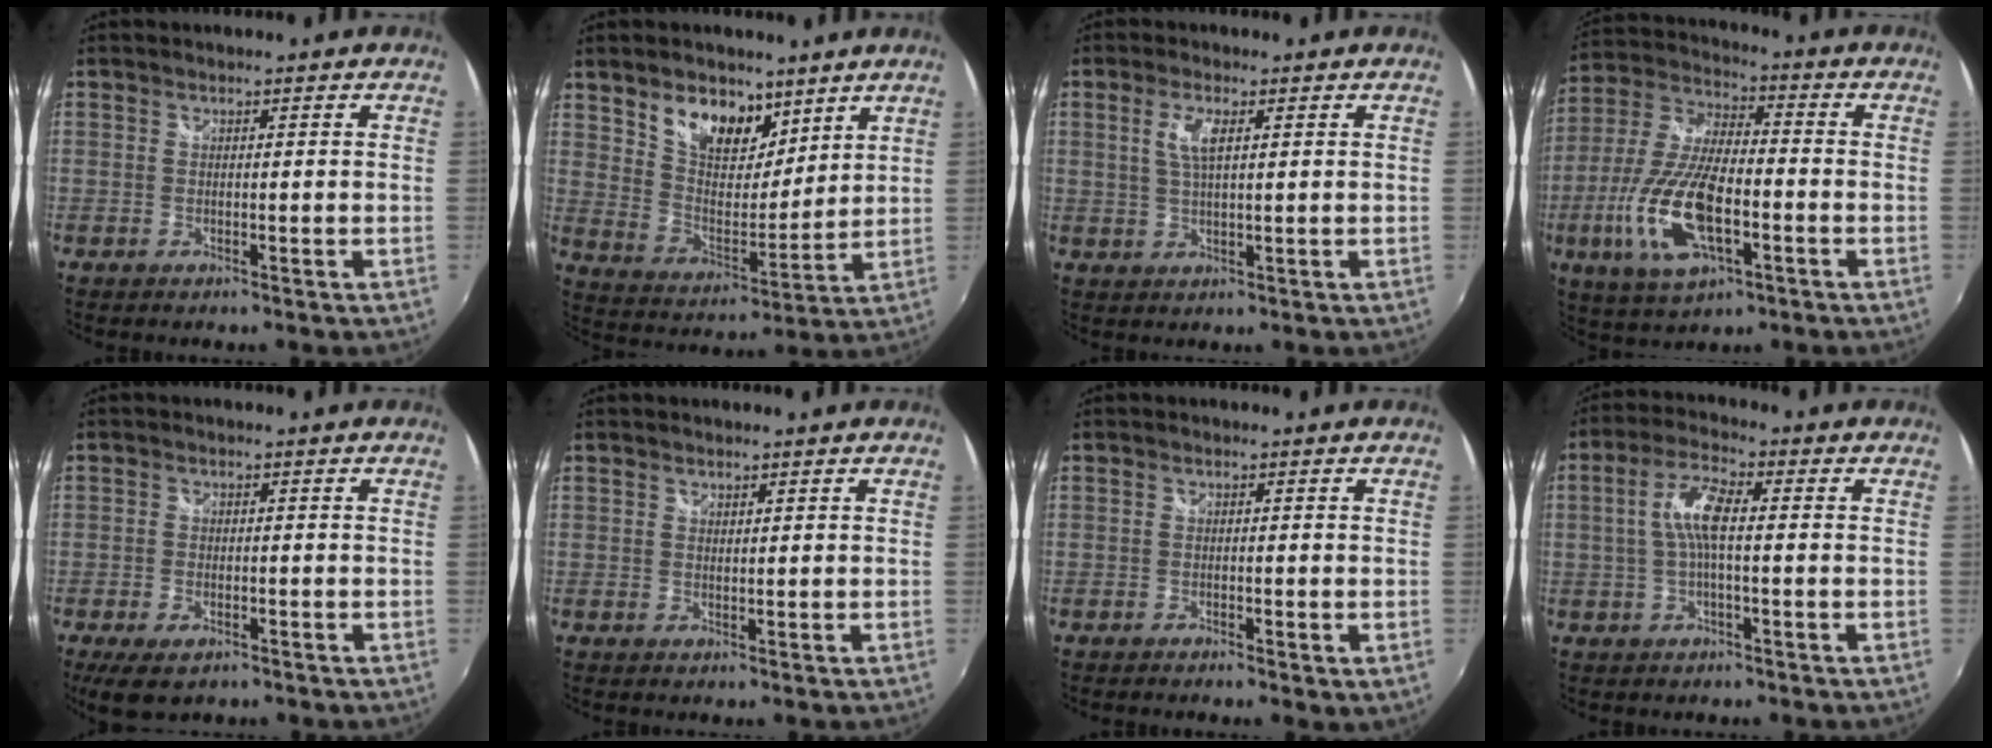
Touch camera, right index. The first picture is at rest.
{"total": 12.3, "force": [8.0, 7.2, 5.9], "torque": [-0.098, 0.004, 0.149]}
{"total": 4.2, "force": [1.4, 1.3, 3.7], "torque": [-0.073, 0.001, 0.026]}
{"total": 17.4, "force": [-5.5, 6.8, 15.0], "torque": [-0.324, -0.014, -0.103]}
{"total": 5.9, "force": [-3.6, 2.9, 3.7], "torque": [-0.087, -0.020, -0.060]}
{"total": 0.7, "force": [0.6, 0.3, 0.1], "torque": [0.000, 0.000, 0.011]}
{"total": 1.6, "force": [-0.5, 0.6, 1.3], "torque": [-0.022, -0.006, -0.008]}
{"total": 6.5, "force": [0.0, 1.6, 6.3], "torque": [-0.129, 0.011, 0.001]}